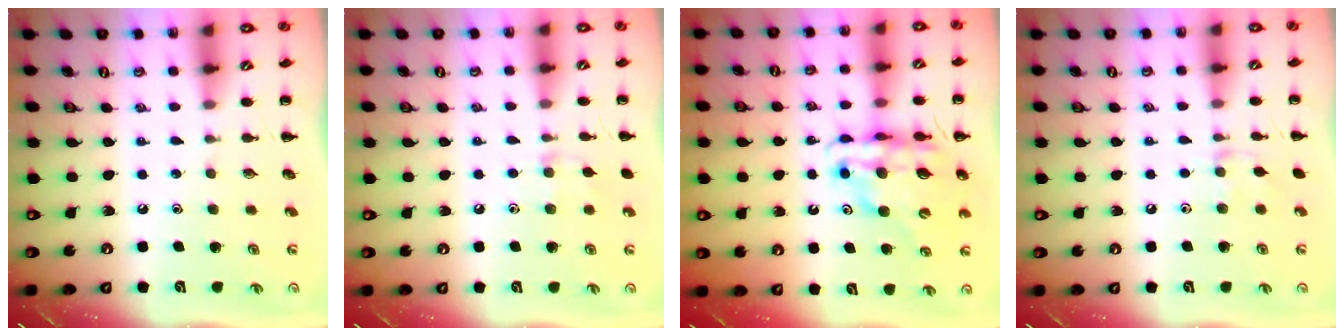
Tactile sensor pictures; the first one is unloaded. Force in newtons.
{"total": 6.7, "press": 6.4, "slide": 2.2}
{"total": 15.3, "press": 14.8, "slide": 4.1}
{"total": 4.4, "press": 4.3, "slide": 1.0}